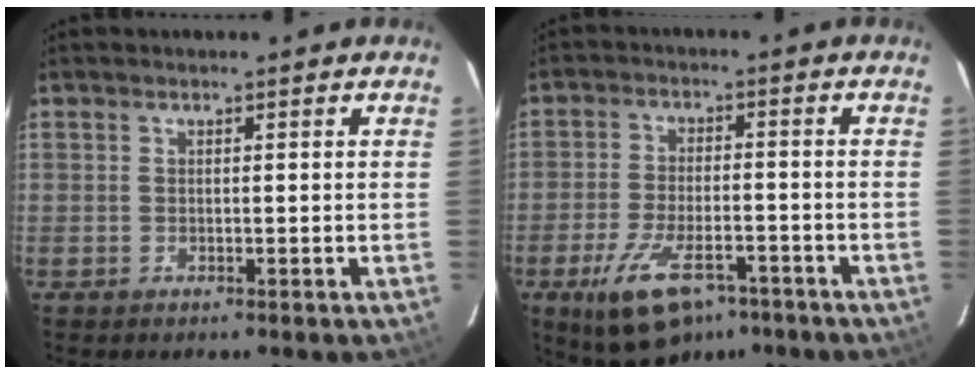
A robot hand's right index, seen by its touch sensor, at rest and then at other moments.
{"total": 13.4, "force": [-8.3, 5.9, 8.7], "torque": [-0.180, -0.025, -0.137]}